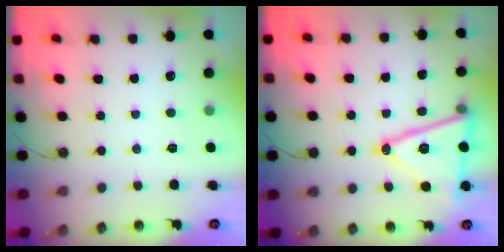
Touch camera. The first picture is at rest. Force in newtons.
{"total": 17.2, "press": 16.8, "slide": 3.4}